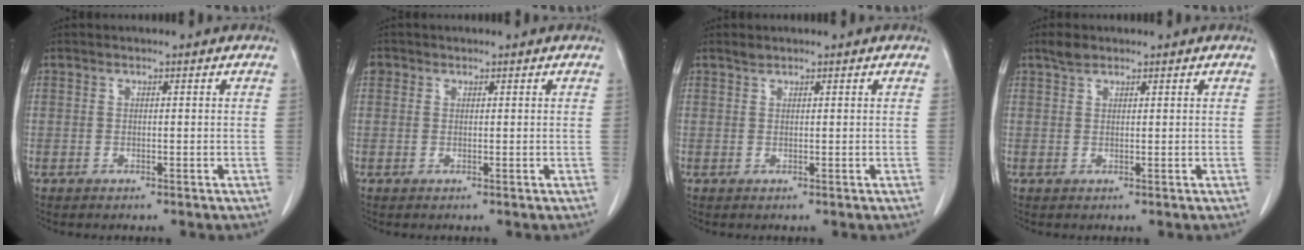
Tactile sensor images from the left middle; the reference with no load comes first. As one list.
[{"total": 1.2, "force": [0.6, 1.0, 0.2], "torque": [0.002, 0.007, 0.009]}, {"total": 0.6, "force": [0.6, 0.1, 0.0], "torque": [-0.007, -0.001, 0.014]}, {"total": 1.7, "force": [1.4, 0.7, 0.7], "torque": [-0.018, 0.005, 0.026]}]